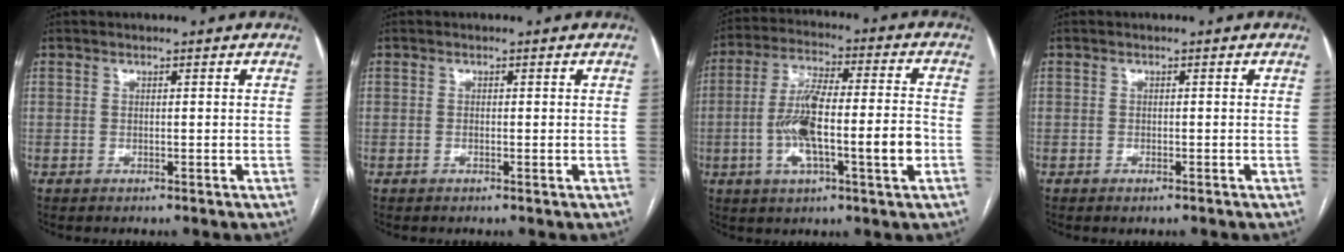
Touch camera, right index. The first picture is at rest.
{"total": 0.6, "force": [-0.2, 0.1, 0.5], "torque": [-0.010, 0.000, -0.003]}
{"total": 14.1, "force": [-3.1, 2.0, 13.6], "torque": [-0.248, 0.013, -0.053]}
{"total": 0.7, "force": [-0.5, 0.3, 0.4], "torque": [-0.009, -0.002, -0.004]}